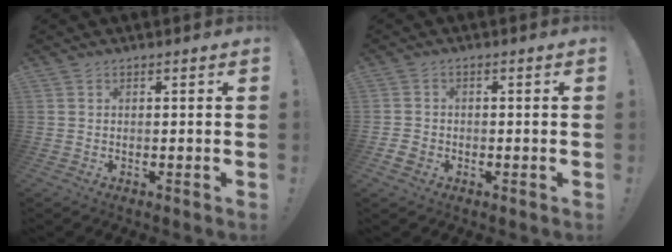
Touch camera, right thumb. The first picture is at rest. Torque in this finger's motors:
{"motor_torque": [-0.08, 0.09, 0.14, -0.01, 0.13]}